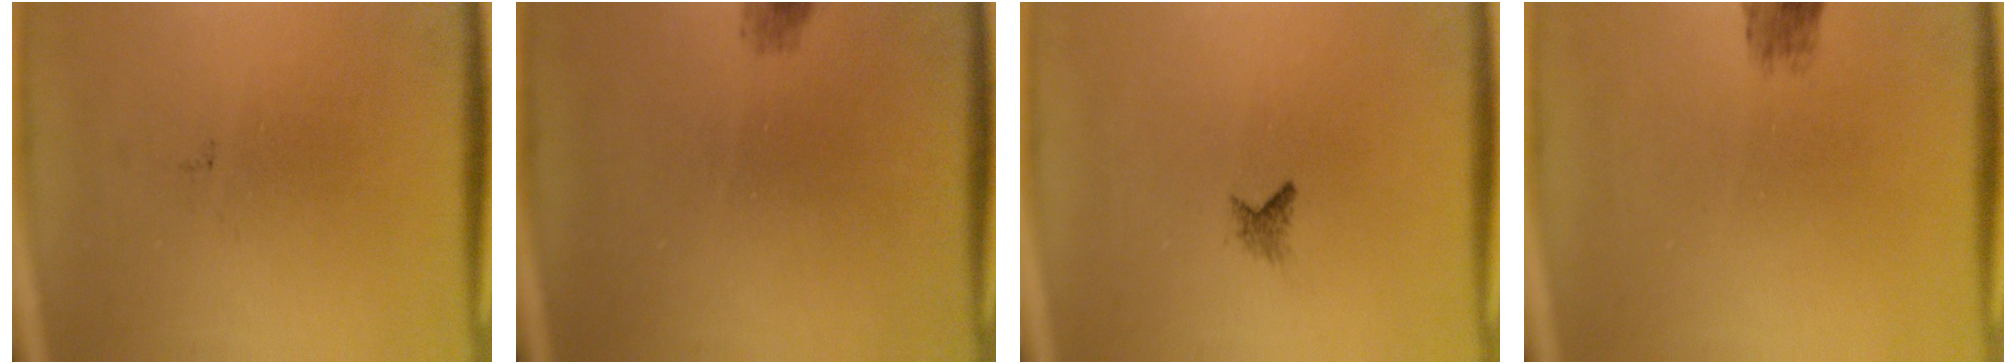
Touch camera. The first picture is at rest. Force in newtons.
{"total": 1.2}
{"total": 0.9}
{"total": 2.0}